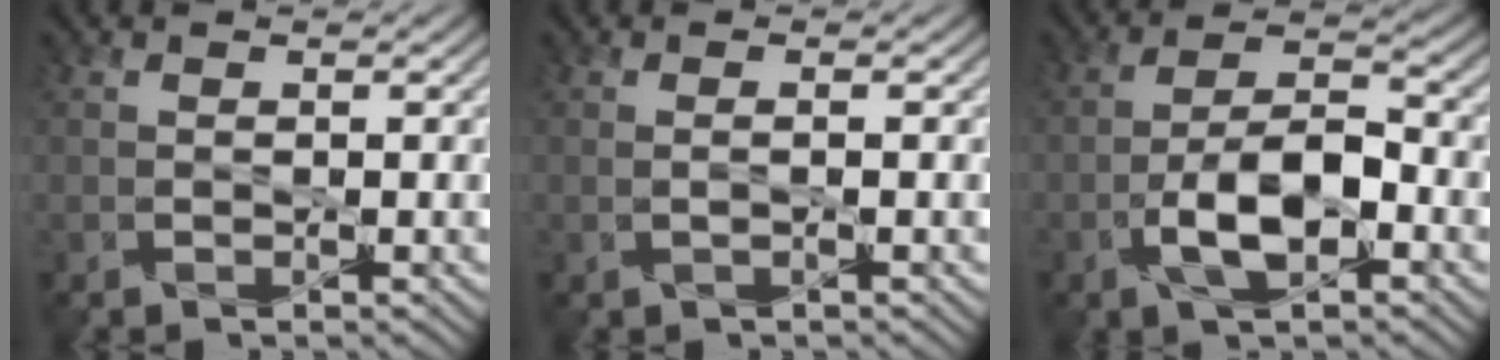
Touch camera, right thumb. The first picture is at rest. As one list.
[{"total": 0.9, "force": [-0.1, -0.2, 0.8], "torque": [-0.016, 0.000, 0.002]}, {"total": 6.9, "force": [-2.9, 2.5, 5.8], "torque": [-0.101, 0.015, -0.056]}]